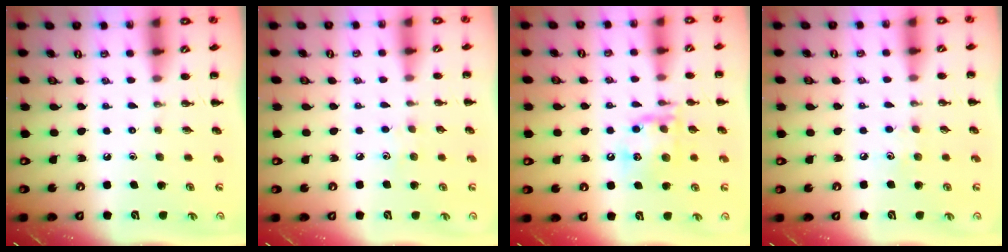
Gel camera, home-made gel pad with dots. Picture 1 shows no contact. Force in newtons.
{"total": 4.5, "press": 4.3, "slide": 1.2}
{"total": 15.4, "press": 15.3, "slide": 2.0}
{"total": 4.8, "press": 4.7, "slide": 1.3}